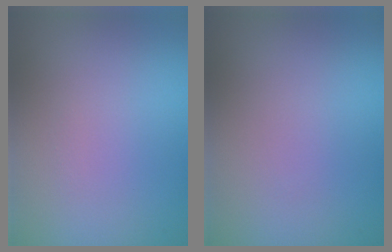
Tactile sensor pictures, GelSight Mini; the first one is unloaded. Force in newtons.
{"total": 0.0}